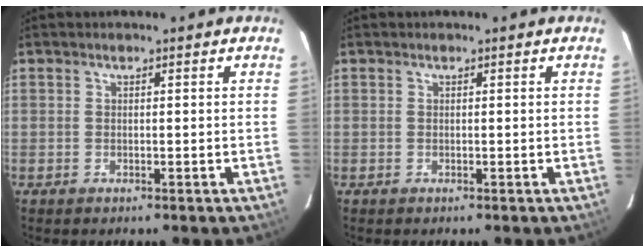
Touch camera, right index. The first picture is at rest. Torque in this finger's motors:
{"motor_torque": [0.02, 0.02, 0.00, 0.00]}